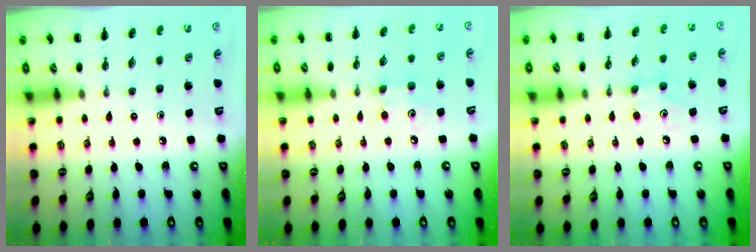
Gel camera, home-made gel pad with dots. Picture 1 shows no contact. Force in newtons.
{"total": 6.8, "press": 6.6, "slide": 1.7}
{"total": 6.3, "press": 6.1, "slide": 1.6}